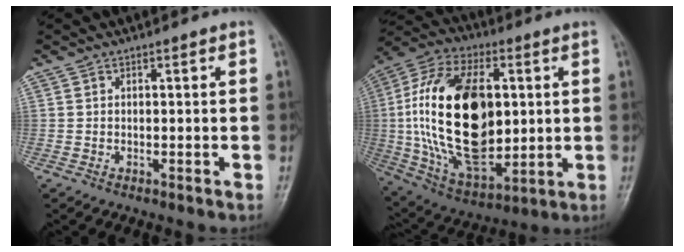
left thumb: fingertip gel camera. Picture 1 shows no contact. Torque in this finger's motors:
{"motor_torque": [-0.79, 2.81, 2.77, 0.00, 1.03]}